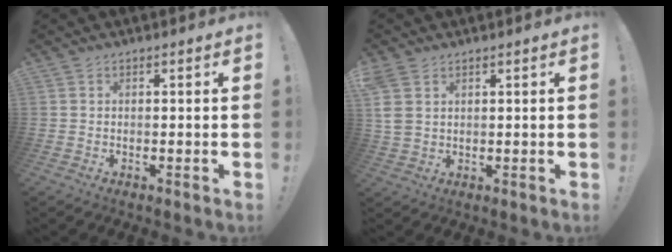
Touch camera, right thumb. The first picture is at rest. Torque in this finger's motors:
{"motor_torque": [0.12, 0.18, 0.39, 0.43, 0.04]}